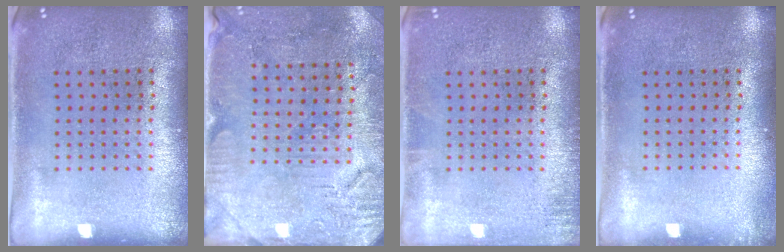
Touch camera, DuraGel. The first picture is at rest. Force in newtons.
{"total": 3.0, "press": 2.8, "slide": 0.9}
{"total": 1.2, "press": 1.1, "slide": 0.2}
{"total": 0.7, "press": 0.7, "slide": 0.1}